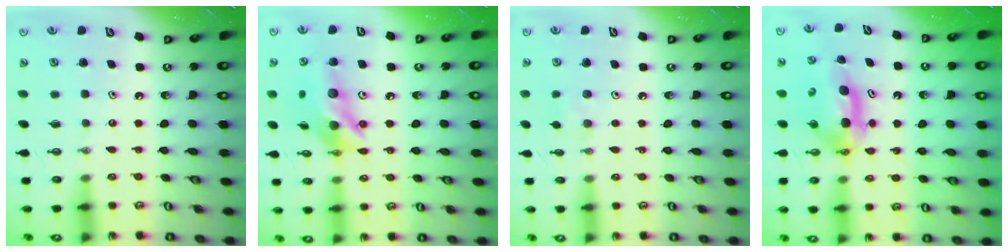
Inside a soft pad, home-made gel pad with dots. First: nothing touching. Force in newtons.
{"total": 14.3, "press": 14.3, "slide": 1.0}
{"total": 5.8, "press": 5.7, "slide": 0.8}
{"total": 5.4, "press": 5.2, "slide": 1.1}